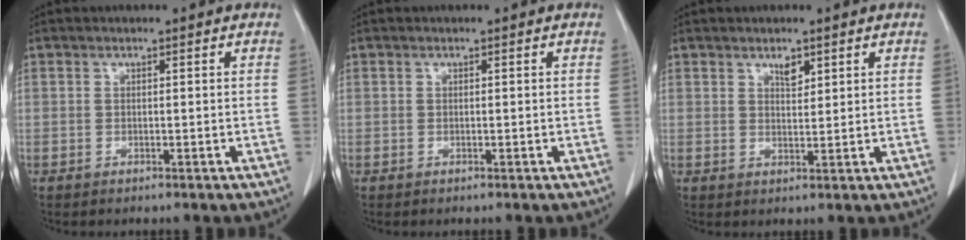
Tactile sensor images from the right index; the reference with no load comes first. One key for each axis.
{"total": 0.0}
{"total": 2.1, "fx": 1.4, "fy": 0.8, "fz": 1.2, "tx": -0.022, "ty": -0.004, "tz": 0.027}